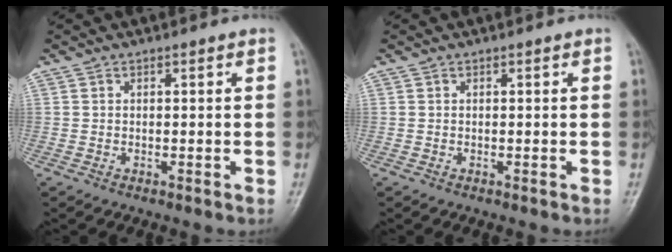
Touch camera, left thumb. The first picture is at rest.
{"total": 0.0}